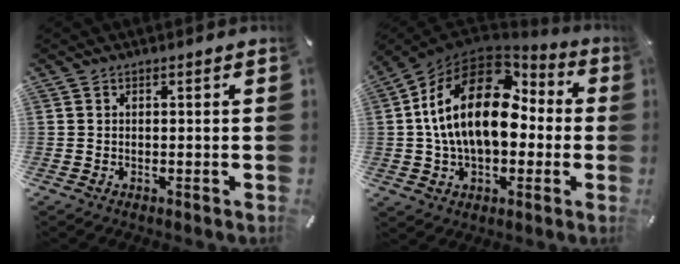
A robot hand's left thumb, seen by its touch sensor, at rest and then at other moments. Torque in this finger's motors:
{"motor_torque": [2.37, 2.64, 2.77, 0.00, 0.78]}